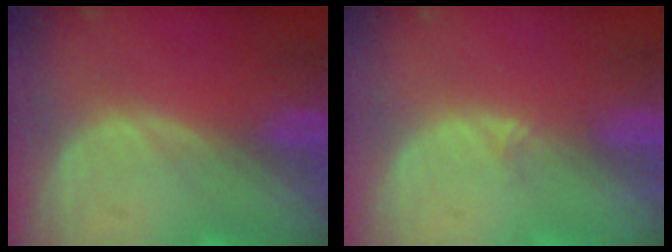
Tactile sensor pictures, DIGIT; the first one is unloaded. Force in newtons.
{"total": 0.9, "press": 0.6, "slide": 0.7}